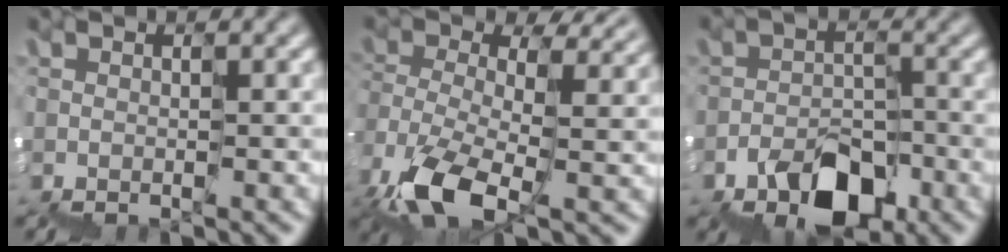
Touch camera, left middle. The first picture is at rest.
{"total": 8.2, "force": [0.5, 5.3, 6.2], "torque": [-0.147, -0.001, 0.009]}
{"total": 4.0, "force": [-2.5, 2.0, 2.4], "torque": [-0.036, 0.003, -0.036]}